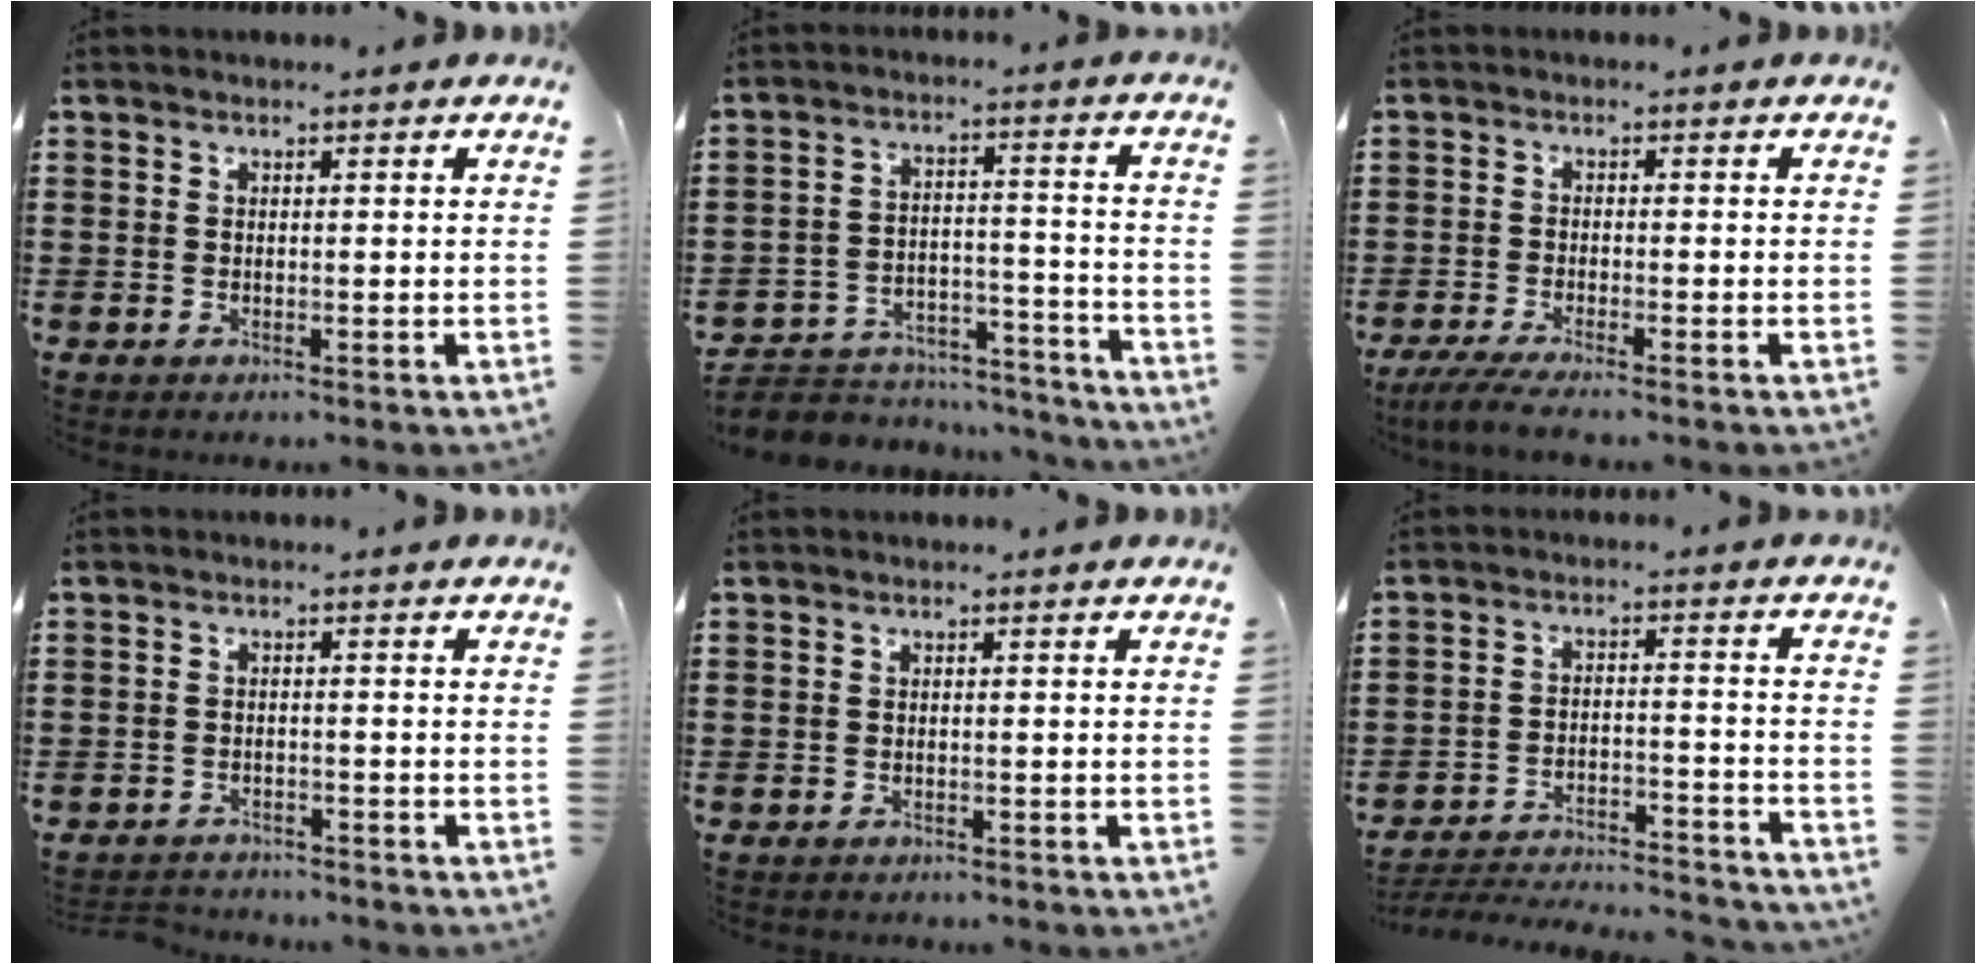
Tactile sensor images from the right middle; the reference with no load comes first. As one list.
[{"total": 5.1, "force": [-4.8, 1.5, 0.4], "torque": [-0.016, 0.012, -0.101]}, {"total": 3.0, "force": [-2.6, 0.1, 1.5], "torque": [-0.040, -0.007, -0.055]}, {"total": 2.0, "force": [-1.9, 0.4, -0.1], "torque": [-0.005, 0.001, -0.044]}, {"total": 0.7, "force": [-0.7, 0.3, -0.1], "torque": [0.001, 0.003, -0.016]}, {"total": 4.8, "force": [-4.6, 0.5, 1.0], "torque": [-0.027, 0.002, -0.098]}]